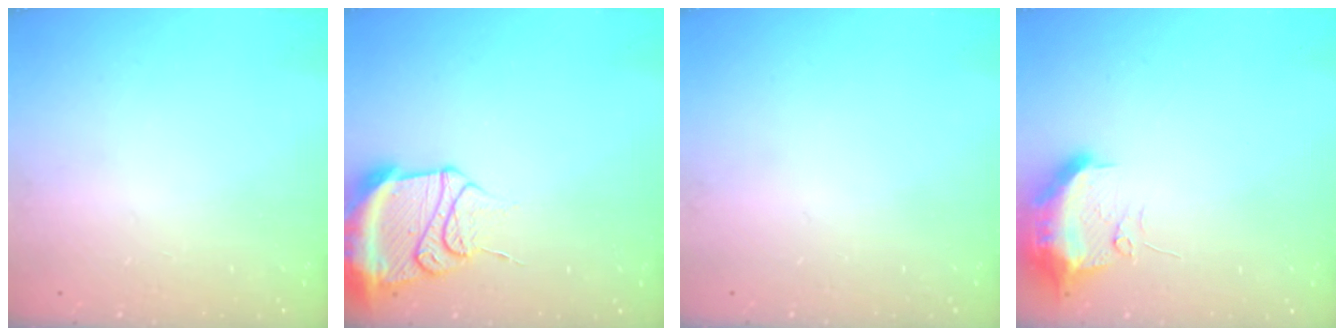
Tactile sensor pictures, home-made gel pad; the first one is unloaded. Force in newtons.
{"total": 14.5, "press": 14.4, "slide": 1.4}
{"total": 0.0}
{"total": 10.4, "press": 10.3, "slide": 1.3}